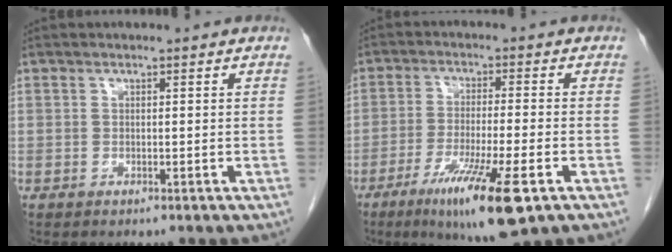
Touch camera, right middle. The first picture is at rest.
{"total": 12.3, "force": [-6.3, 0.6, 10.5], "torque": [-0.191, -0.037, -0.102]}